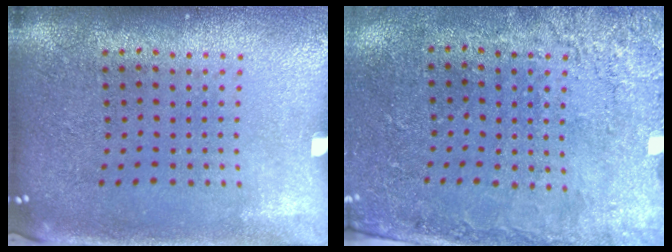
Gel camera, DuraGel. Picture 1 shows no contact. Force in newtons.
{"total": 2.7, "press": 2.2, "slide": 1.5}